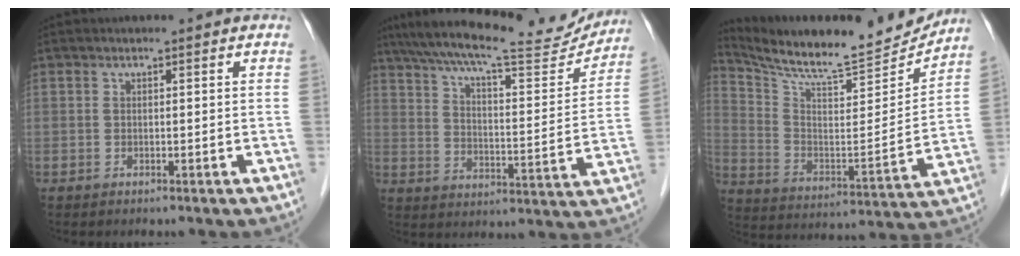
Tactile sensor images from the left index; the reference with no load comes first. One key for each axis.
{"total": 21.6, "fx": 19.3, "fy": 3.0, "fz": 9.3, "tx": -0.159, "ty": -0.018, "tz": 0.262}
{"total": 18.5, "fx": 17.1, "fy": 1.7, "fz": 6.6, "tx": -0.129, "ty": -0.042, "tz": 0.266}